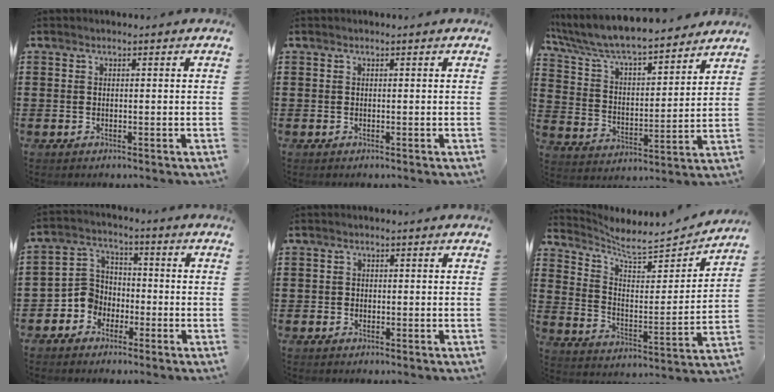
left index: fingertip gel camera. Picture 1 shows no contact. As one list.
[{"total": 0.0}, {"total": 7.4, "force": [6.9, 0.9, 2.6], "torque": [-0.082, -0.045, 0.115]}, {"total": 5.4, "force": [-2.6, 4.6, 1.2], "torque": [-0.057, 0.006, -0.059]}, {"total": 0.6, "force": [-0.1, 0.6, 0.1], "torque": [-0.004, 0.003, -0.003]}, {"total": 5.9, "force": [5.5, 0.9, 1.9], "torque": [-0.067, -0.044, 0.089]}]